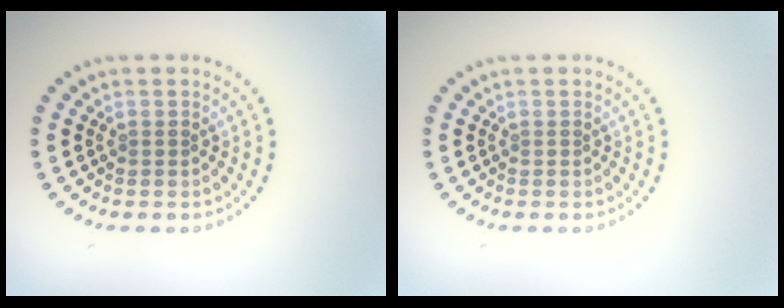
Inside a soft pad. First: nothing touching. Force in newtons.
{"total": 0.0}